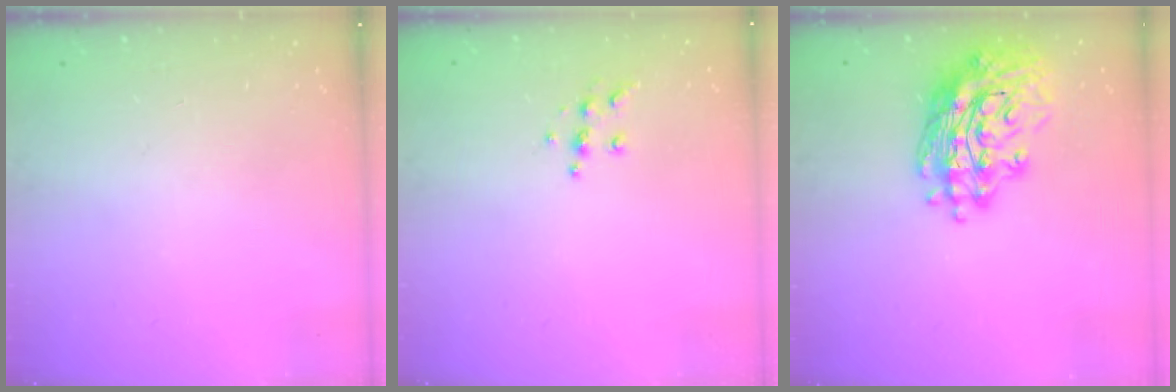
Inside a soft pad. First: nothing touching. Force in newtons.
{"total": 6.4, "press": 6.4, "slide": 0.6}
{"total": 18.1, "press": 17.6, "slide": 4.0}